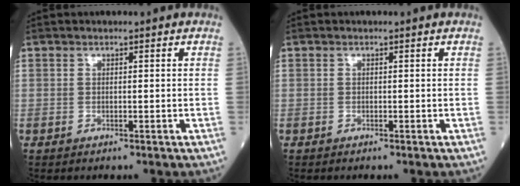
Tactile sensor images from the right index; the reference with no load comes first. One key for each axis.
{"total": 0.0}